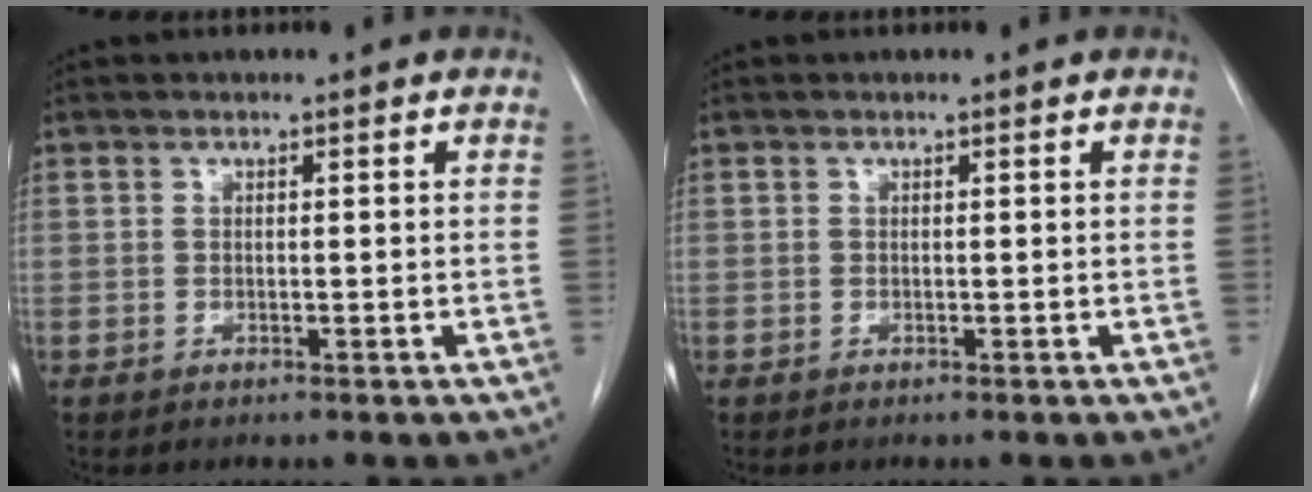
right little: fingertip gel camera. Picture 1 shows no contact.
{"total": 0.0}